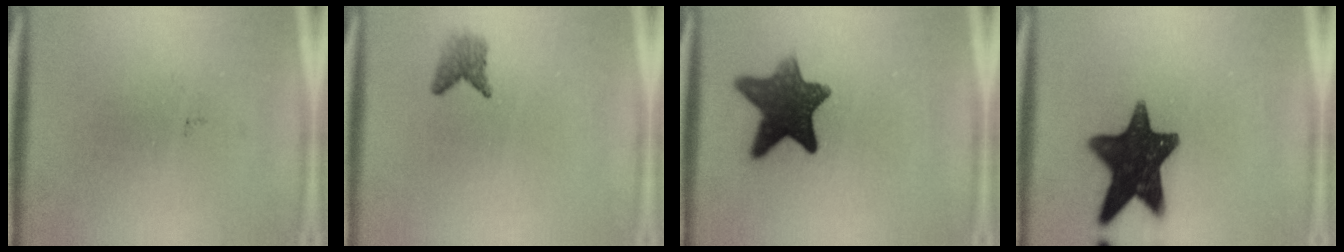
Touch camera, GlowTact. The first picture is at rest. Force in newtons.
{"total": 1.9}
{"total": 10.3}
{"total": 14.9}